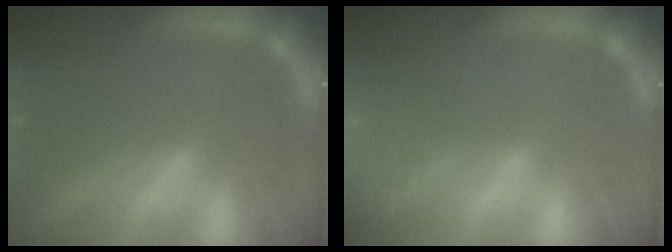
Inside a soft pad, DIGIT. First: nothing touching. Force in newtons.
{"total": 9.5}